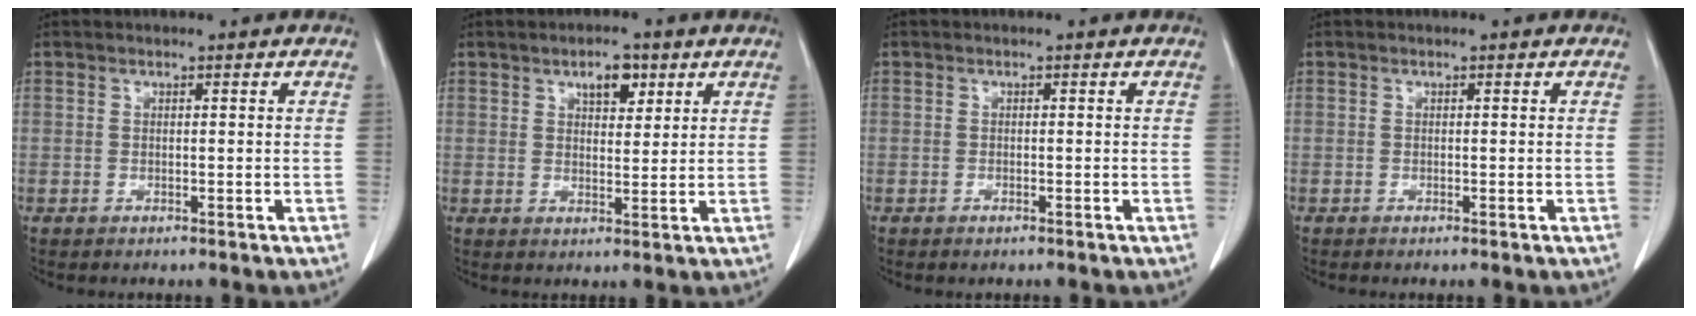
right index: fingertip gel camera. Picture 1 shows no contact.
{"total": 4.2, "force": [2.3, 2.0, 2.9], "torque": [-0.044, 0.001, 0.038]}
{"total": 0.6, "force": [-0.4, 0.1, 0.3], "torque": [-0.009, -0.001, -0.005]}
{"total": 0.0}